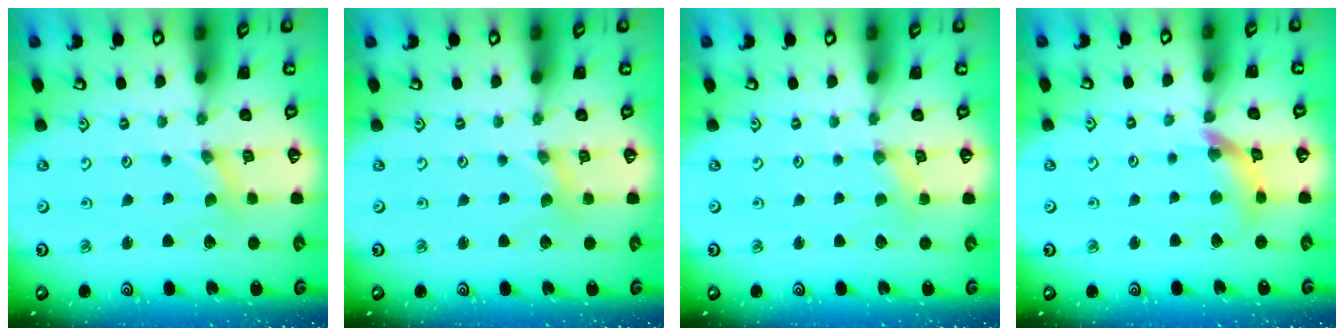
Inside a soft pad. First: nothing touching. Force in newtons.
{"total": 0.7, "press": 0.7, "slide": 0.2}
{"total": 1.9, "press": 1.8, "slide": 0.4}
{"total": 10.8, "press": 10.7, "slide": 1.3}